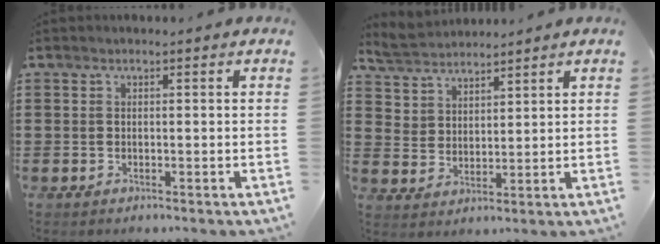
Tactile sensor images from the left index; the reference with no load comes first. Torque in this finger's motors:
{"motor_torque": [0.01, 0.01, 0.00, 0.00]}